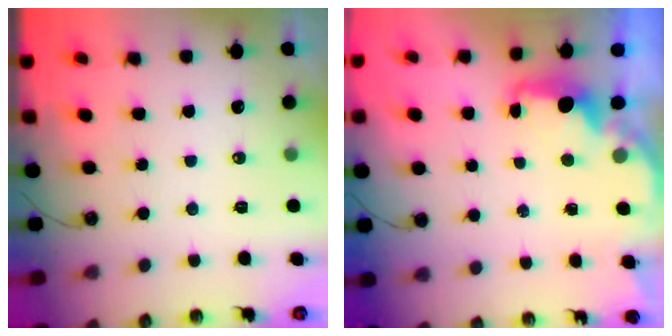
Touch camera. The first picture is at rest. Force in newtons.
{"total": 2.3, "press": 2.1, "slide": 0.7}